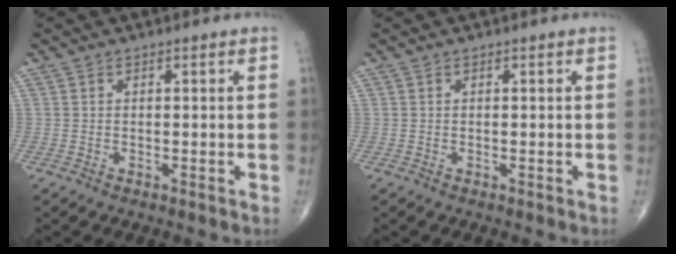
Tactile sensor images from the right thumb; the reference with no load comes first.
{"total": 0.0}